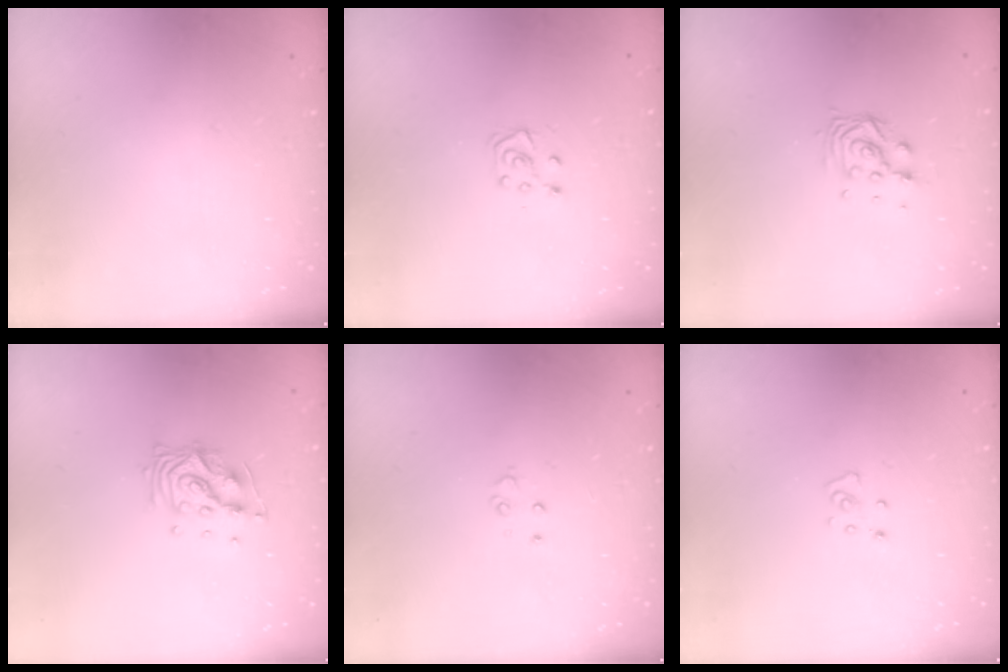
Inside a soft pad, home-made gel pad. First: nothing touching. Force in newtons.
{"total": 4.8, "press": 4.8, "slide": 0.5}
{"total": 7.5, "press": 7.5, "slide": 0.4}
{"total": 10.2, "press": 10.2, "slide": 1.2}
{"total": 2.8, "press": 2.8, "slide": 0.3}
{"total": 2.8, "press": 2.8, "slide": 0.2}